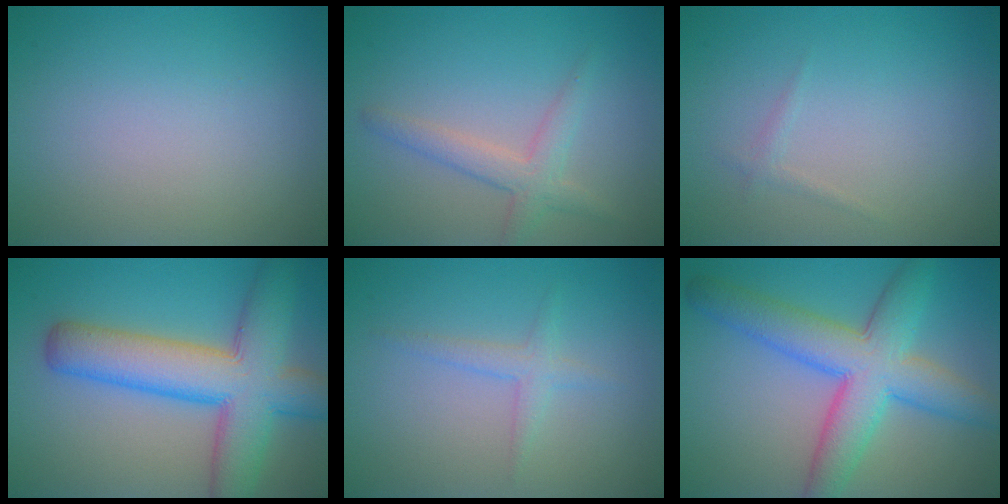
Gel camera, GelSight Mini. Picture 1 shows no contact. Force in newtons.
{"total": 2.6, "press": 2.6, "slide": 0.1}
{"total": 0.6, "press": 0.6, "slide": 0.1}
{"total": 9.9, "press": 9.9, "slide": 0.4}
{"total": 1.6, "press": 1.6, "slide": 0.1}
{"total": 8.3, "press": 8.3, "slide": 0.2}